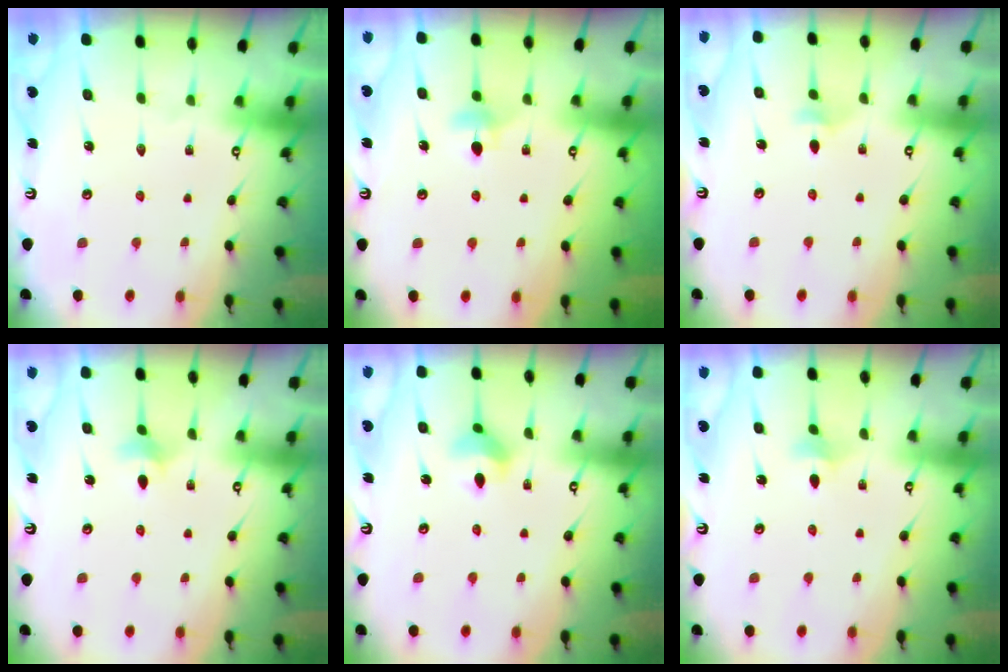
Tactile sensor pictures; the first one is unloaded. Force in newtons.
{"total": 4.4, "press": 4.4, "slide": 0.7}
{"total": 2.9, "press": 2.8, "slide": 0.9}
{"total": 4.0, "press": 4.0, "slide": 0.6}
{"total": 5.9, "press": 5.7, "slide": 1.5}
{"total": 2.9, "press": 2.8, "slide": 0.6}